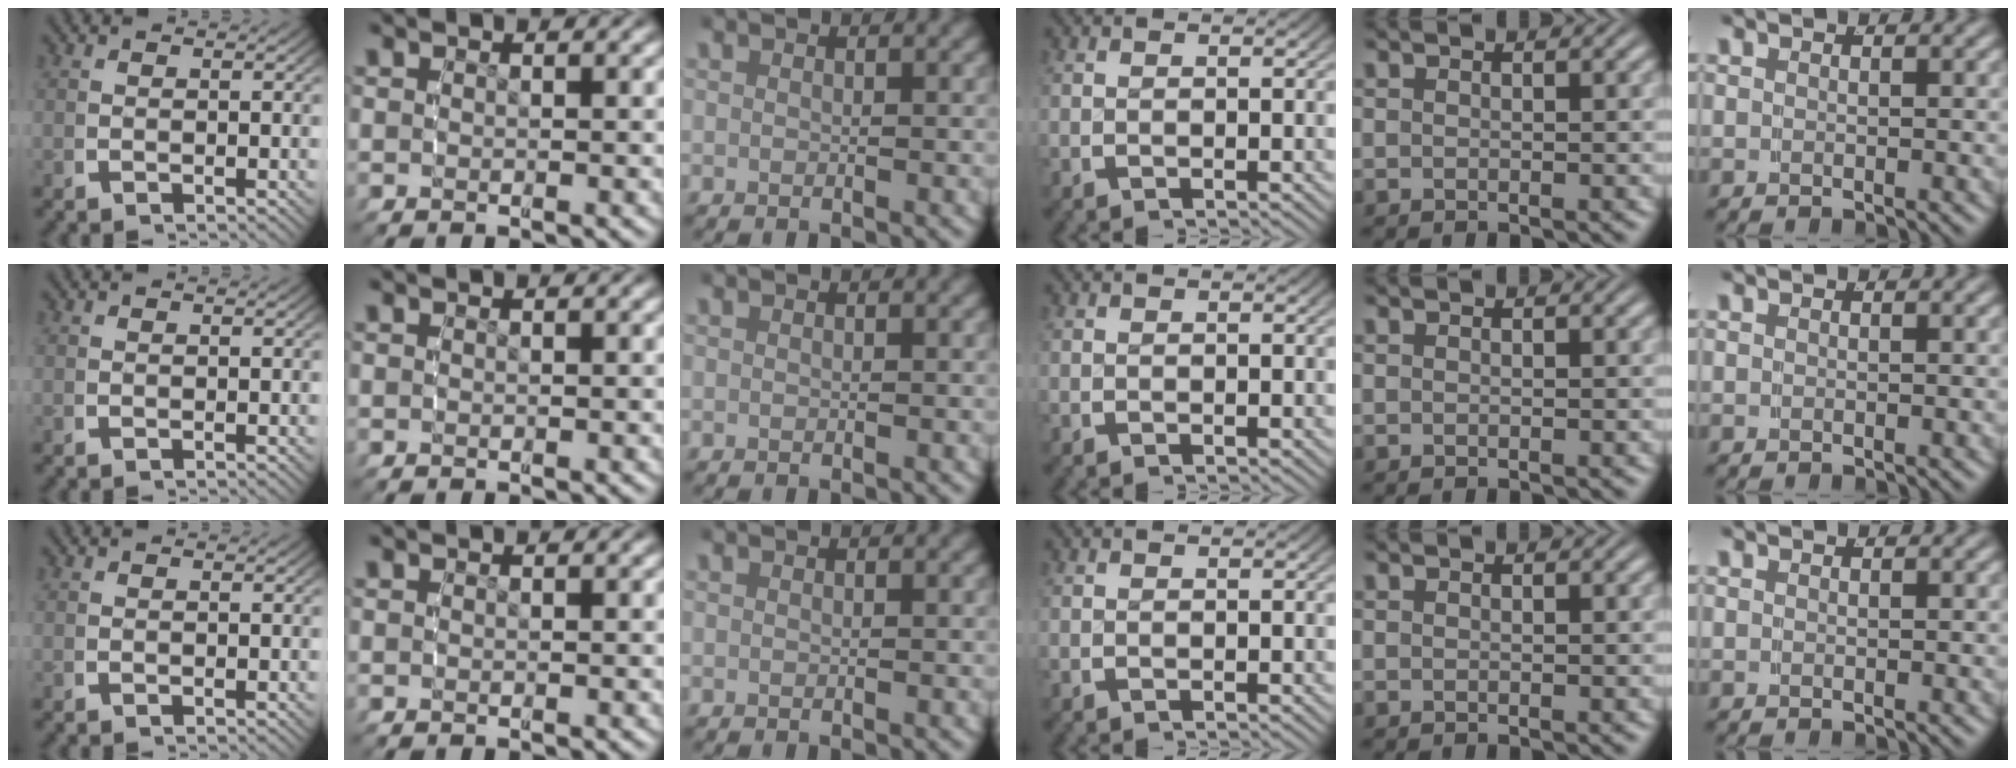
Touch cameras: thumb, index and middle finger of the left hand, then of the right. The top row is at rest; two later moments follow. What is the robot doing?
{"motion": "reach", "object": "shirt"}